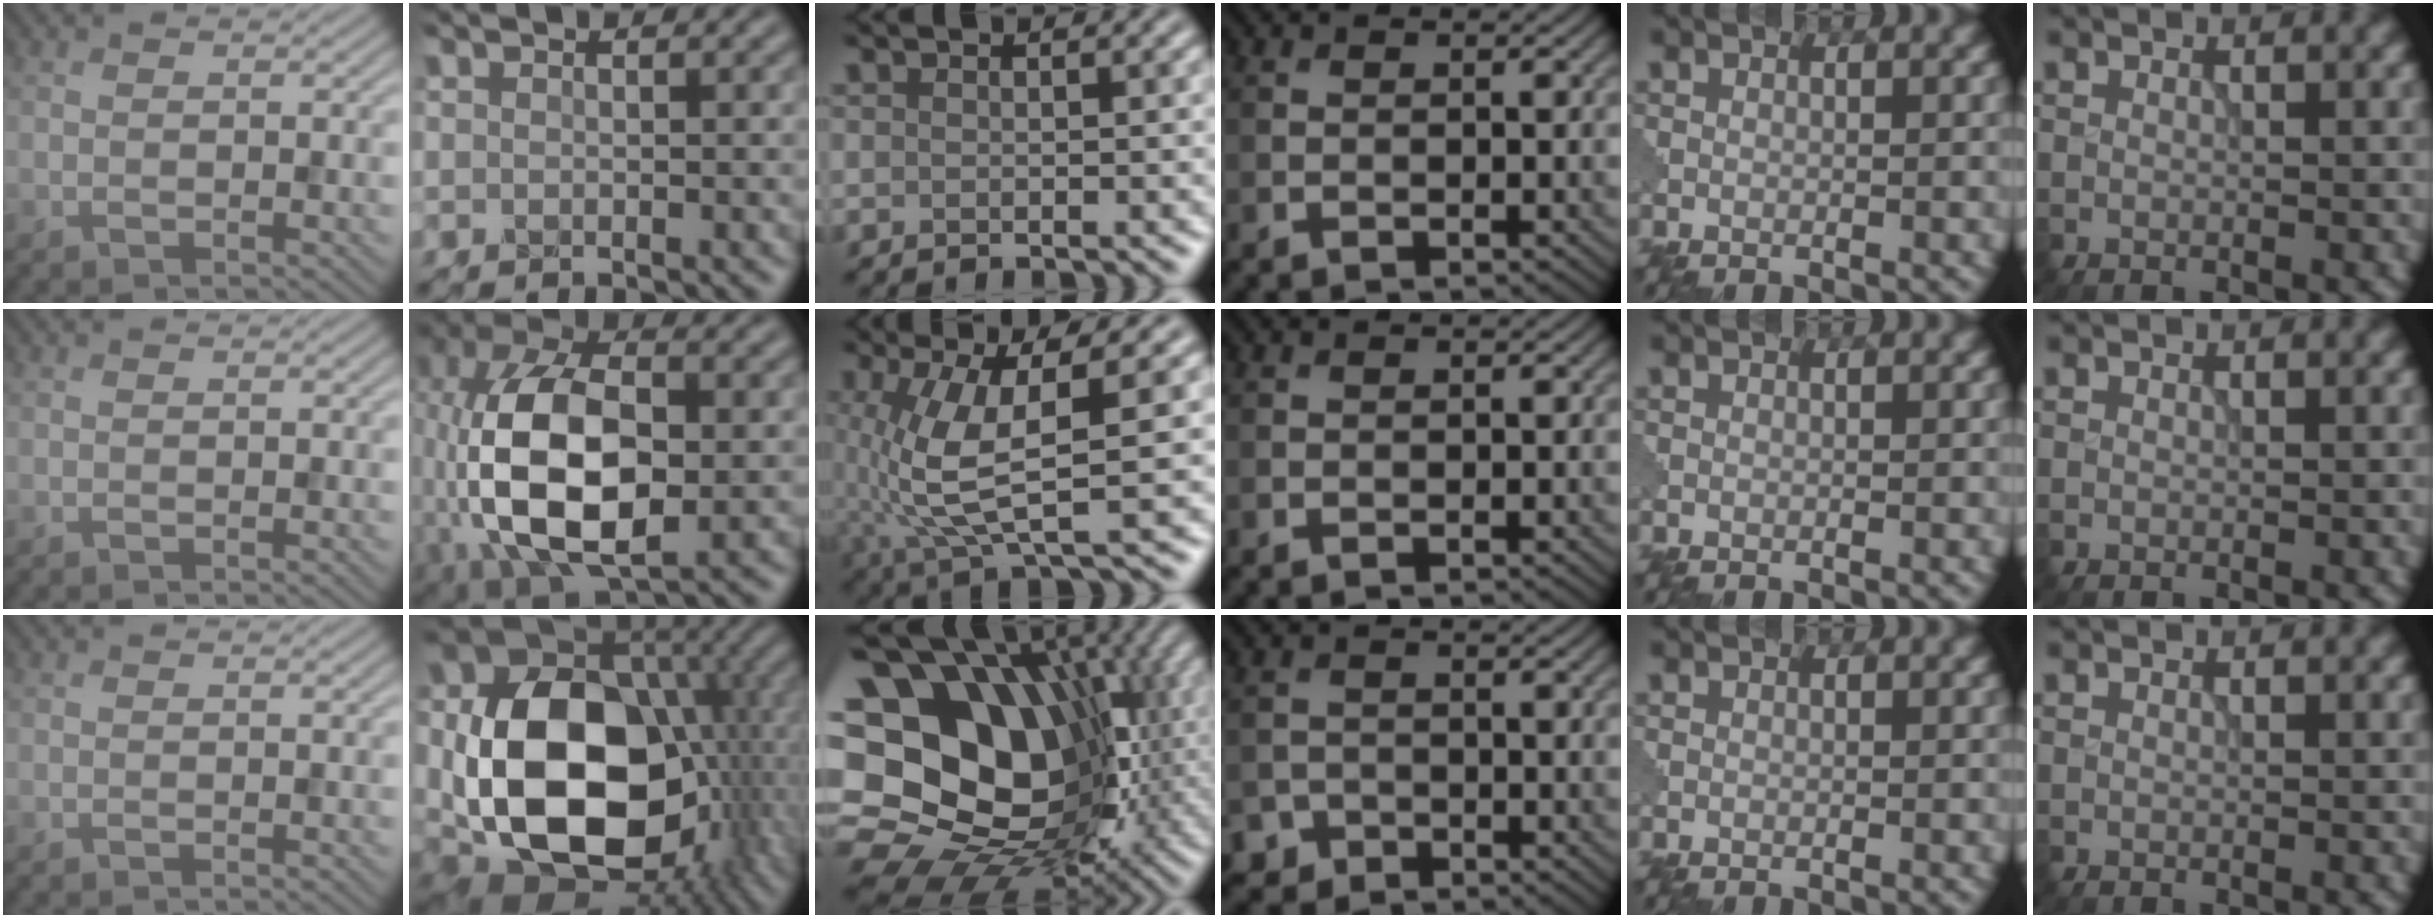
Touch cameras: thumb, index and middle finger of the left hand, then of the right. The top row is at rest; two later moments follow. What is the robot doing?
{"motion": "assemble", "object": "puzzle pieces"}